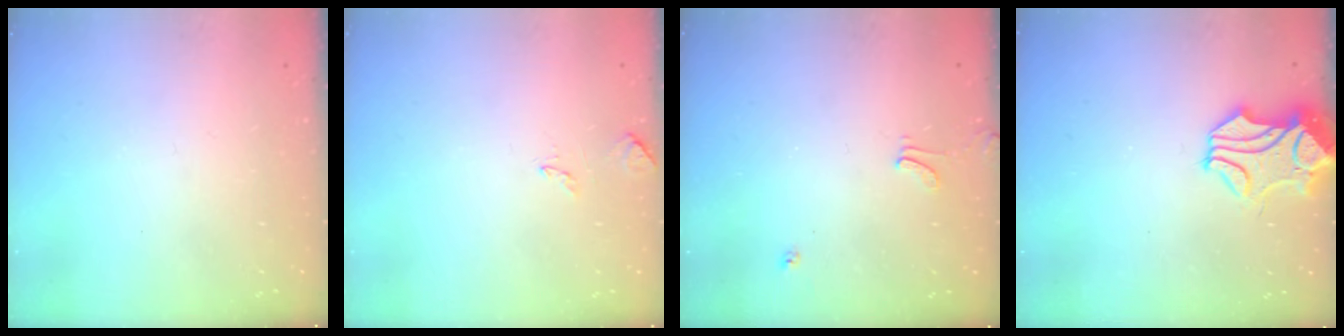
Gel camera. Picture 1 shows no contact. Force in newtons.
{"total": 4.9, "press": 4.8, "slide": 0.8}
{"total": 1.7, "press": 1.7, "slide": 0.4}
{"total": 1.4, "press": 0.6, "slide": 1.3}